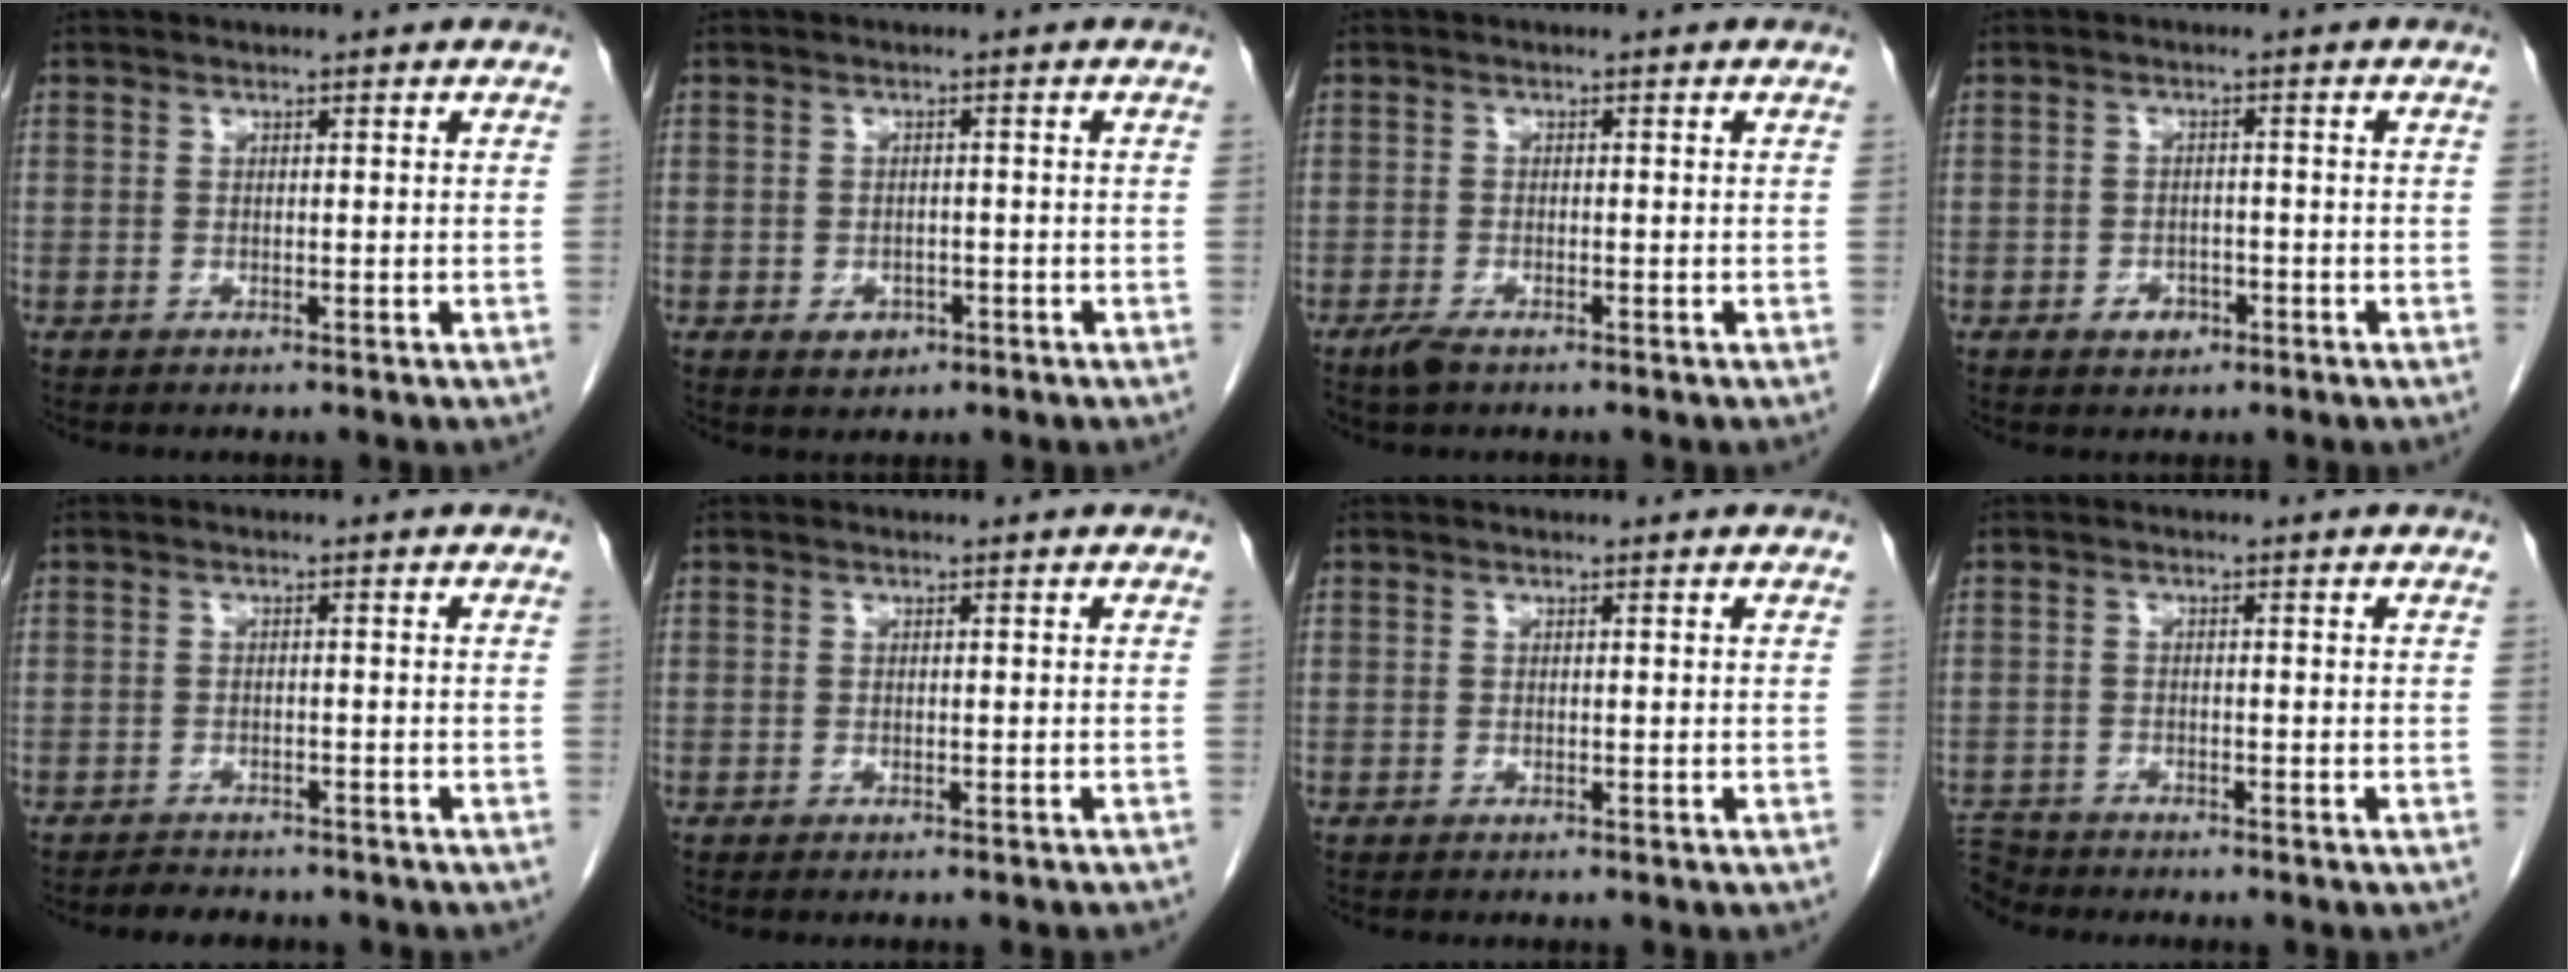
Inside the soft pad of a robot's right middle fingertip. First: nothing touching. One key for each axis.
{"total": 2.4, "fx": -1.2, "fy": 1.8, "fz": 1.1, "tx": -0.011, "ty": 0.004, "tz": -0.009}
{"total": 2.0, "fx": -1.5, "fy": 0.5, "fz": 1.3, "tx": -0.033, "ty": -0.005, "tz": -0.026}
{"total": 2.5, "fx": -1.3, "fy": 1.8, "fz": 1.2, "tx": -0.015, "ty": 0.005, "tz": -0.013}
{"total": 3.8, "fx": -3.4, "fy": 1.4, "fz": 0.9, "tx": -0.024, "ty": -0.006, "tz": -0.046}
{"total": 3.3, "fx": -3.0, "fy": 0.3, "fz": 1.3, "tx": -0.020, "ty": -0.006, "tz": -0.035}
{"total": 0.0}
{"total": 3.9, "fx": -3.8, "fy": 0.6, "fz": -0.3, "tx": 0.009, "ty": -0.009, "tz": -0.073}